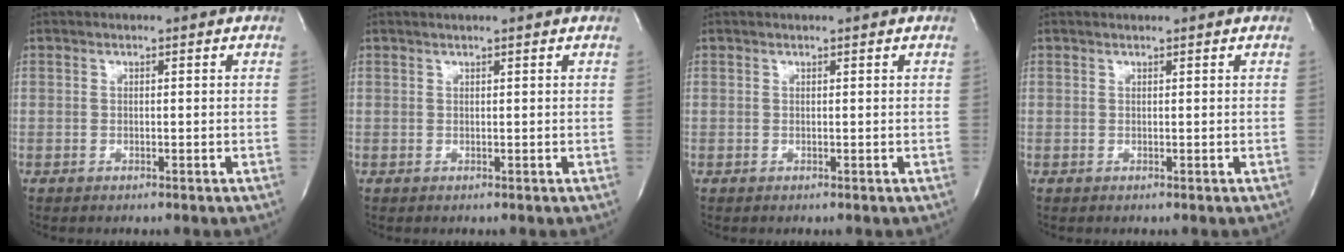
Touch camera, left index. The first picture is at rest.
{"total": 2.3, "force": [2.1, -0.3, 1.1], "torque": [-0.015, 0.014, 0.031]}
{"total": 1.2, "force": [1.1, -0.2, 0.4], "torque": [-0.008, 0.003, 0.016]}
{"total": 0.9, "force": [0.9, -0.1, 0.2], "torque": [-0.007, 0.008, 0.018]}